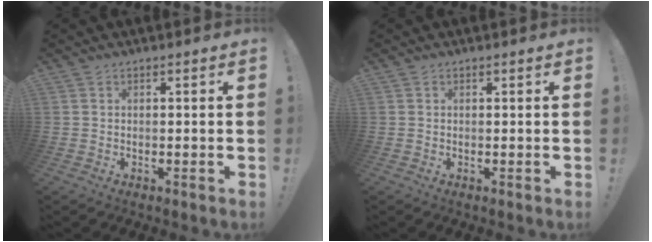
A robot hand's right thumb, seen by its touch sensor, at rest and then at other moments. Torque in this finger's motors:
{"motor_torque": [0.10, 0.23, 0.14, -0.03, -0.02]}